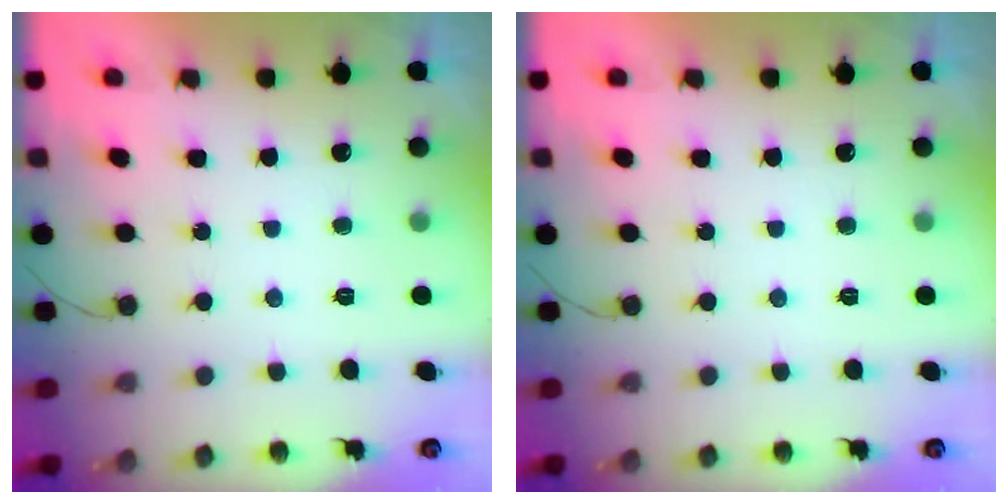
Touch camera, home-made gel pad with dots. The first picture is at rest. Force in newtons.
{"total": 0.0}